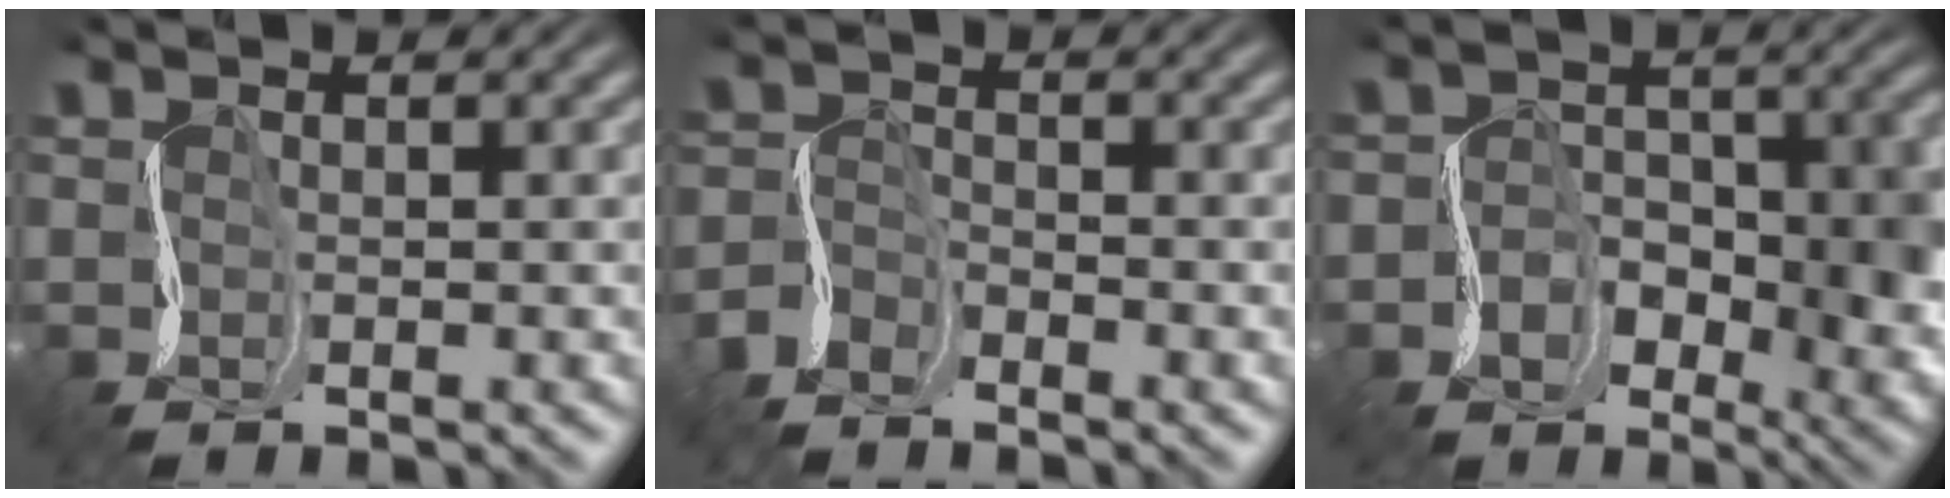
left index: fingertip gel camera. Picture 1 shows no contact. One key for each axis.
{"total": 2.9, "fx": -2.5, "fy": 1.1, "fz": 0.8, "tx": -0.023, "ty": 0.001, "tz": -0.060}
{"total": 7.6, "fx": -1.6, "fy": 5.3, "fz": 5.2, "tx": -0.068, "ty": -0.007, "tz": -0.028}